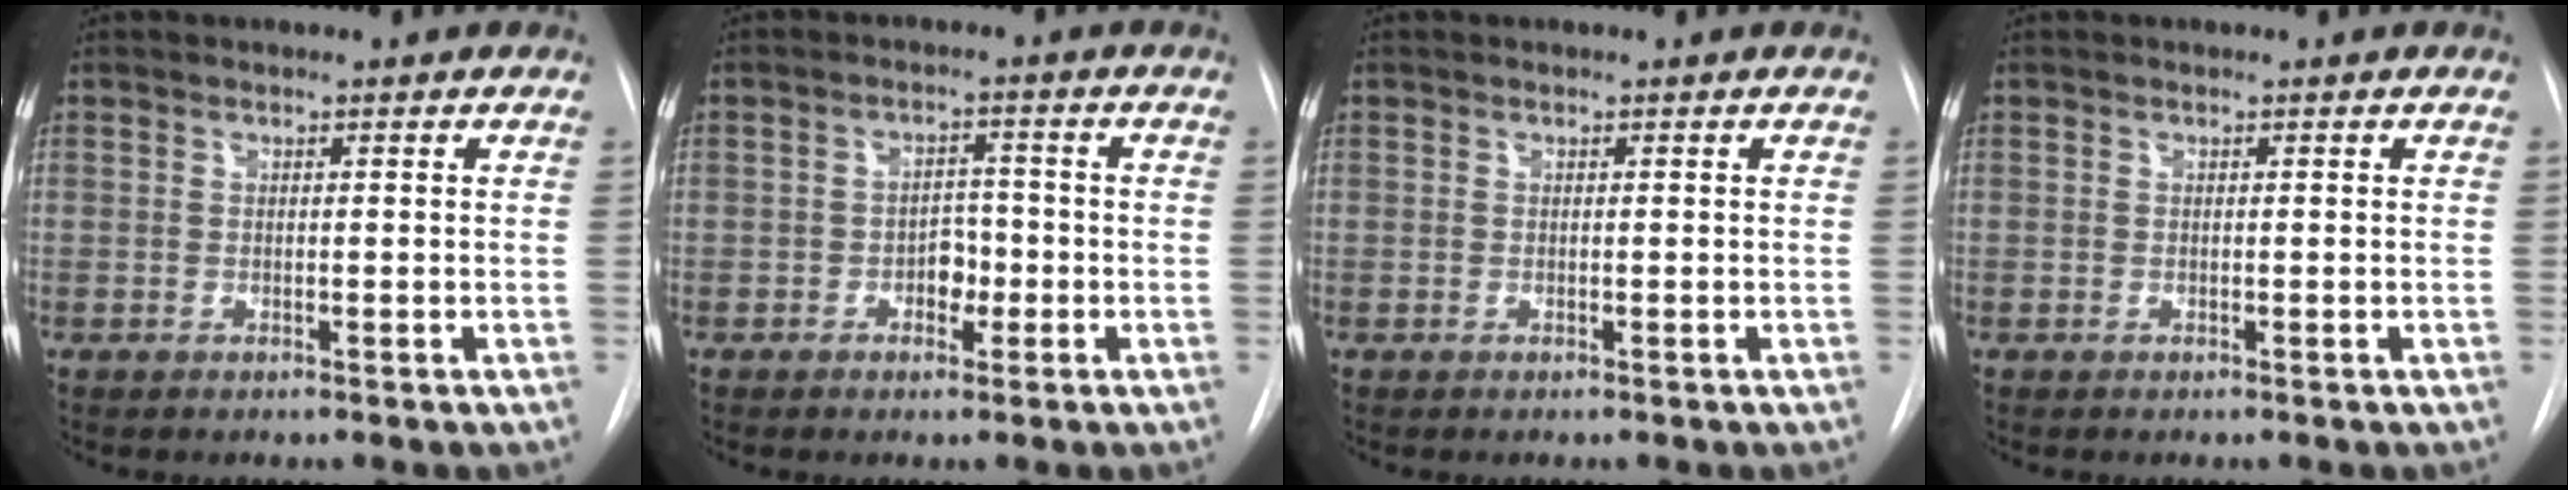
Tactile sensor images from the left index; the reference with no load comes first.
{"total": 3.1, "force": [-1.2, 2.1, 2.0], "torque": [-0.023, 0.006, -0.020]}
{"total": 0.0}
{"total": 0.0}